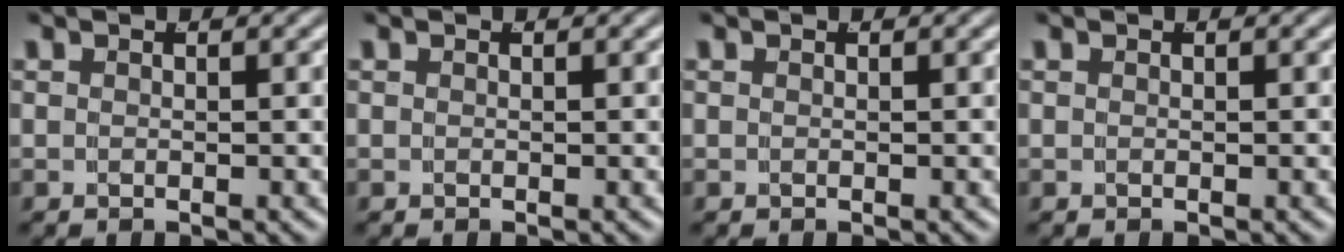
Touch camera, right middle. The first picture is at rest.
{"total": 0.0}
{"total": 0.0}
{"total": 0.0}